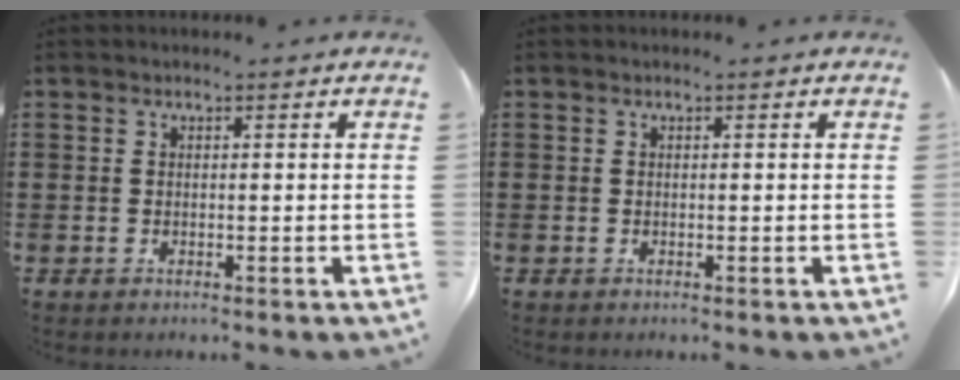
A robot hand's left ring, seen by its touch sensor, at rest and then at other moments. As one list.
[{"total": 0.0}]